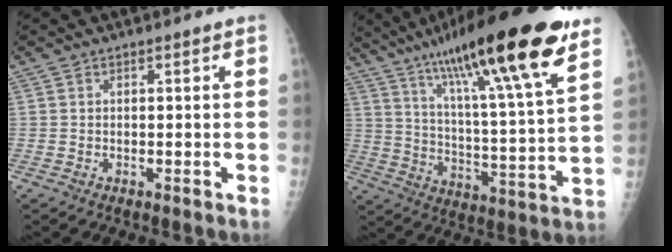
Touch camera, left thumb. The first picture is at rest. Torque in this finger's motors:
{"motor_torque": [1.57, -0.25, 1.55, -1.20, 0.46]}